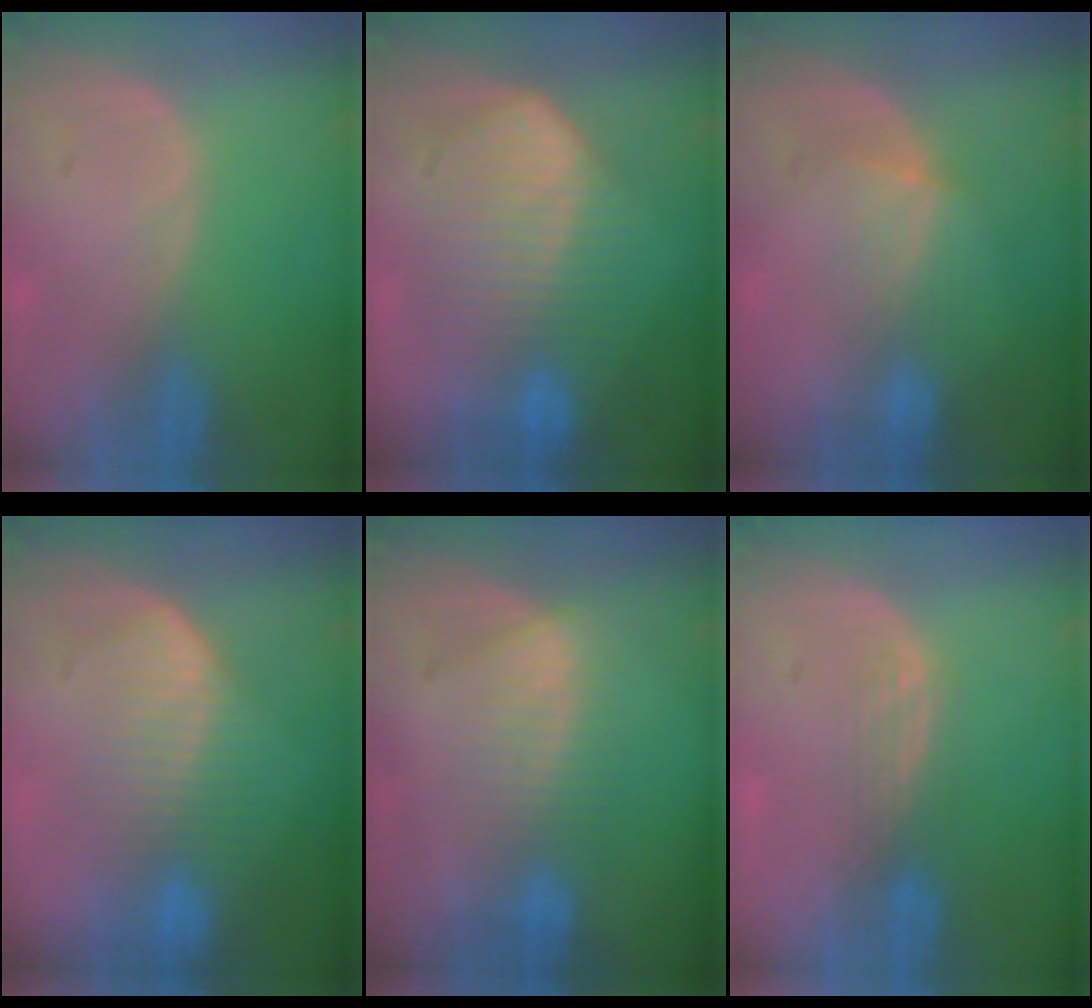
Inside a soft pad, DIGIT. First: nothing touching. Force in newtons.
{"total": 10.5, "press": 10.4, "slide": 0.6}
{"total": 3.8, "press": 3.6, "slide": 1.2}
{"total": 7.5, "press": 7.2, "slide": 2.1}
{"total": 6.8, "press": 6.7, "slide": 1.2}
{"total": 3.0, "press": 2.5, "slide": 1.6}